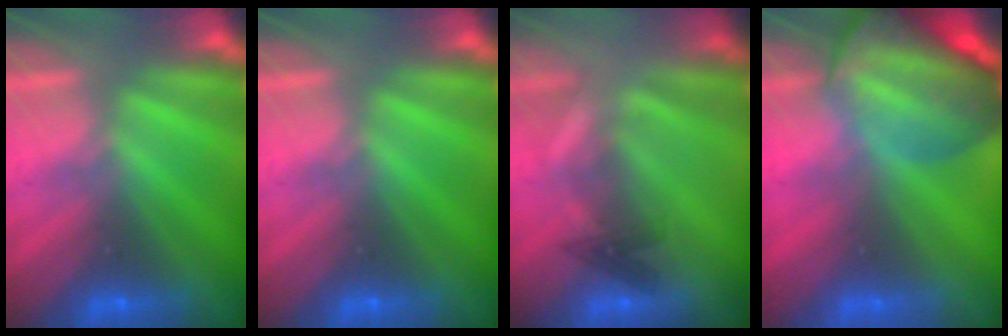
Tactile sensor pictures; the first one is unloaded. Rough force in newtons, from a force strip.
{"total": 0.0}
{"total": 2.2}
{"total": 7.0}